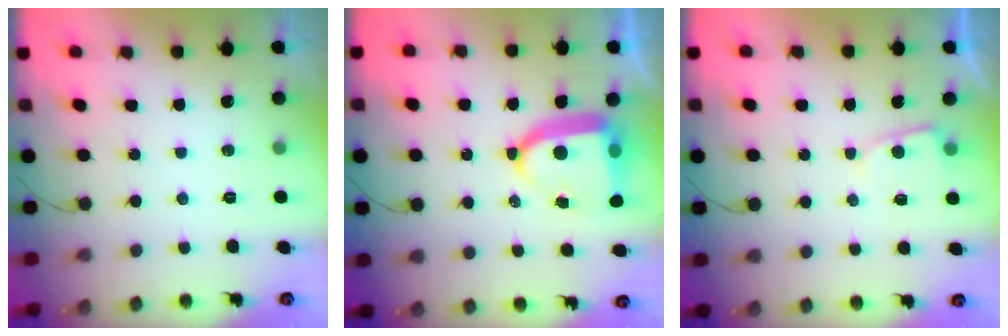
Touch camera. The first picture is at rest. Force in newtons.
{"total": 11.8, "press": 11.7, "slide": 1.4}
{"total": 2.6, "press": 2.6, "slide": 0.2}